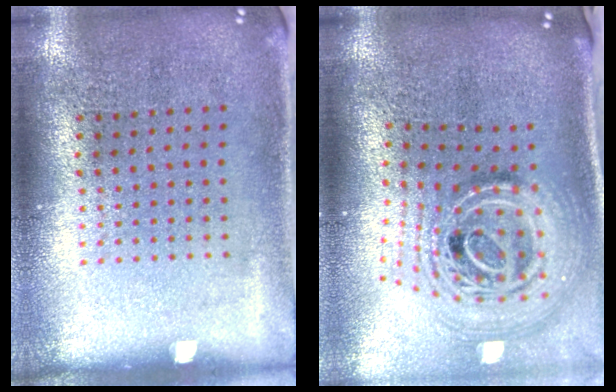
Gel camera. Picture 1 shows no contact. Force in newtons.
{"total": 2.6, "press": 1.8, "slide": 1.9}